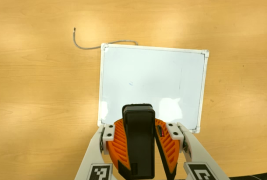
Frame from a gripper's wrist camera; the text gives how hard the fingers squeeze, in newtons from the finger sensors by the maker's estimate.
{"total": 11.3, "left": 10.3, "right": 12.4}